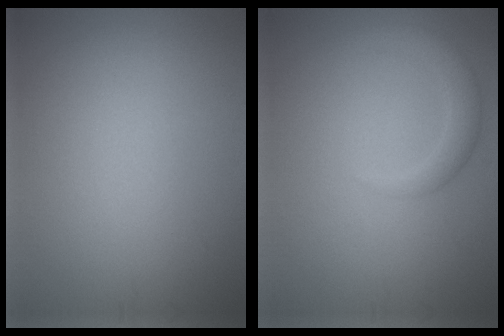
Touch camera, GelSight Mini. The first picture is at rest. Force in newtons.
{"total": 2.4, "press": 2.4, "slide": 0.1}